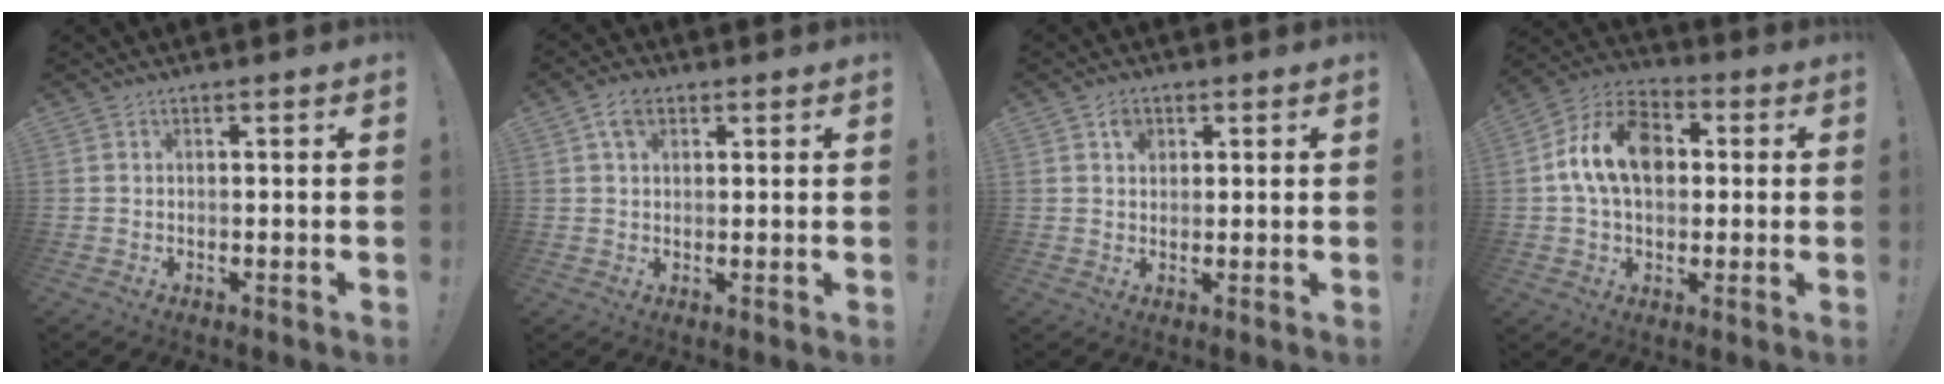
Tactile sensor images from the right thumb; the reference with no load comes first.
{"total": 5.3, "force": [2.5, 3.4, 3.3], "torque": [-0.053, 0.001, 0.047]}
{"total": 3.3, "force": [1.5, 2.7, 1.3], "torque": [-0.001, -0.008, 0.021]}
{"total": 15.5, "force": [2.4, 11.1, 10.6], "torque": [-0.165, 0.013, 0.048]}